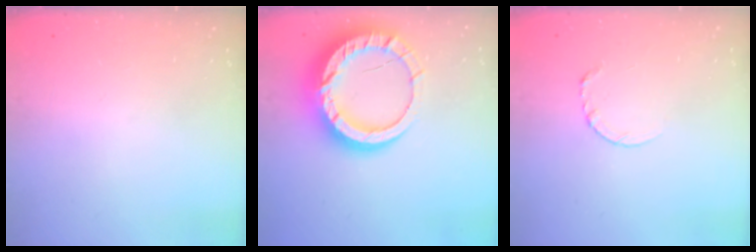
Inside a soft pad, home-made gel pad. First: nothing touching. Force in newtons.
{"total": 17.9, "press": 17.9, "slide": 1.4}
{"total": 3.9, "press": 3.9, "slide": 0.3}